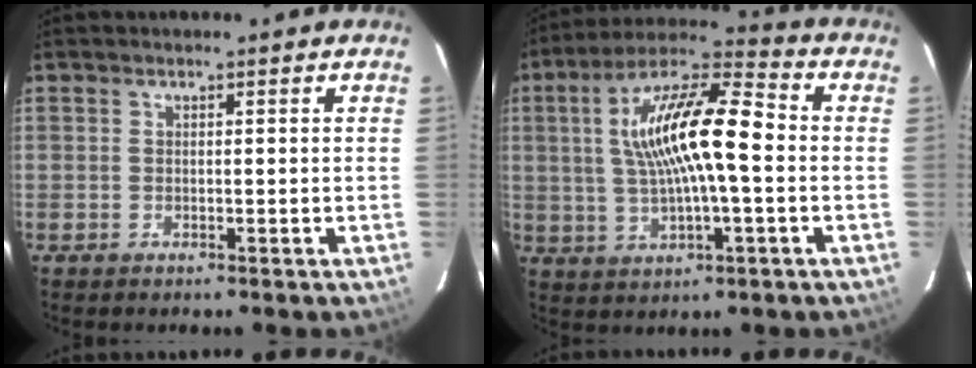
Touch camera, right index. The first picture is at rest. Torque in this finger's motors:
{"motor_torque": [1.27, -0.30, 1.05, 0.21]}